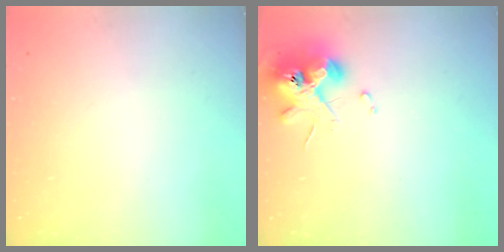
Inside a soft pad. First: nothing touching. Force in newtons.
{"total": 11.4, "press": 11.3, "slide": 1.6}